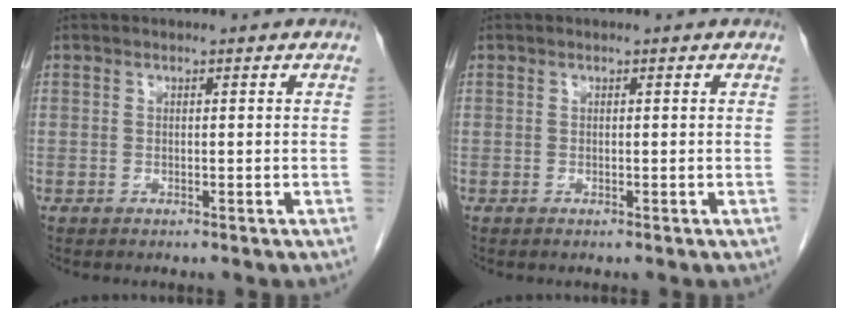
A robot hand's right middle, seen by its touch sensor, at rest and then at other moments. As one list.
[{"total": 0.0}]